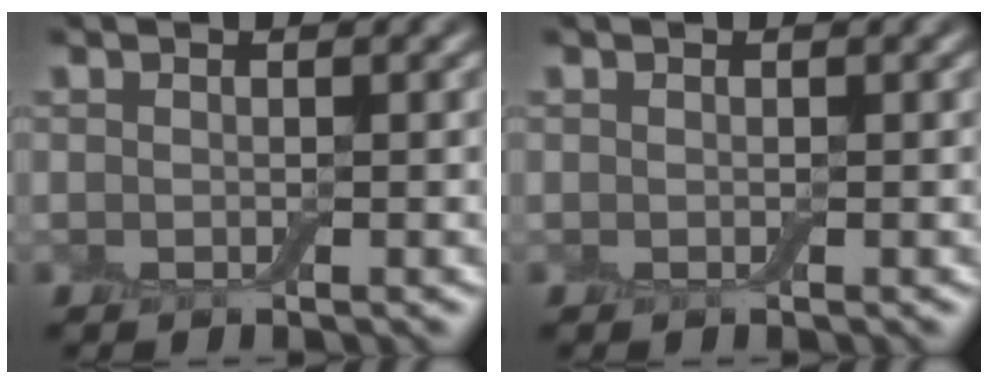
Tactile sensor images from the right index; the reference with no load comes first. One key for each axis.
{"total": 0.0}